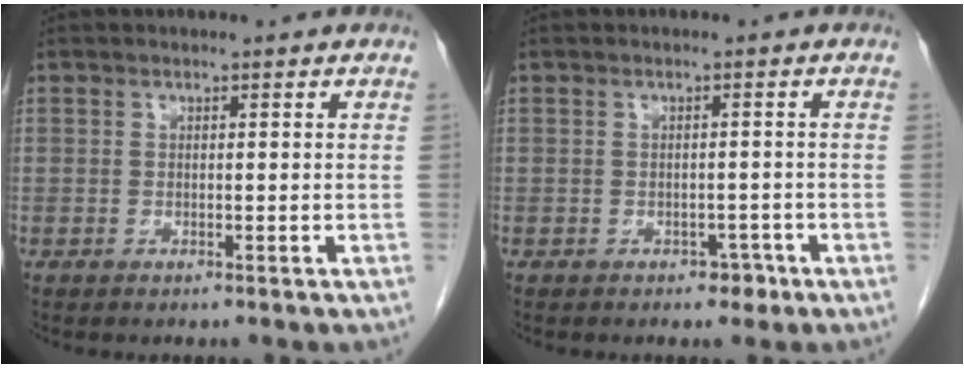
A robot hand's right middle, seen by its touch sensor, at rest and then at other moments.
{"total": 1.9, "force": [-1.1, 1.2, 0.9], "torque": [-0.010, 0.004, -0.011]}